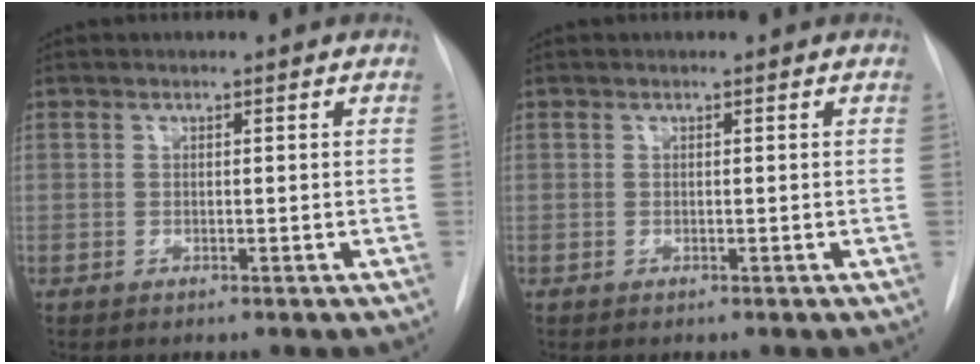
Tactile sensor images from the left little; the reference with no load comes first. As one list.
[{"total": 0.0}]